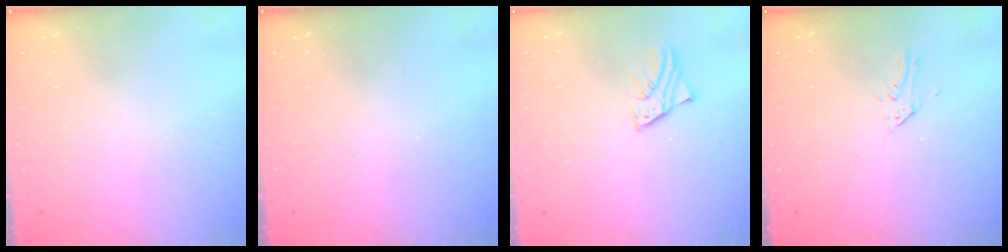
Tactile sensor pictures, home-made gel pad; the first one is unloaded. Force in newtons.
{"total": 0.0}
{"total": 1.9, "press": 1.9, "slide": 0.1}
{"total": 2.1, "press": 2.1, "slide": 0.2}